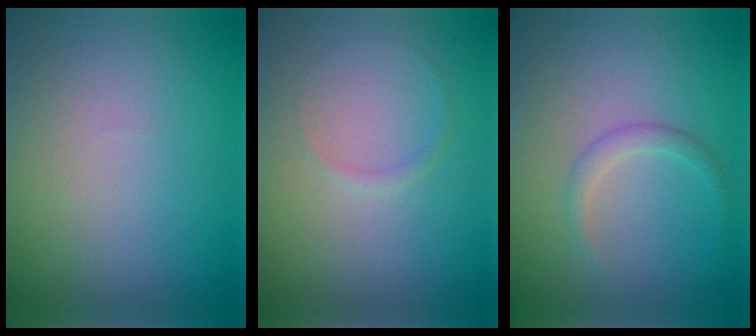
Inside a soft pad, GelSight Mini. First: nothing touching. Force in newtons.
{"total": 0.6, "press": 0.6, "slide": 0.1}
{"total": 1.4, "press": 1.4, "slide": 0.1}